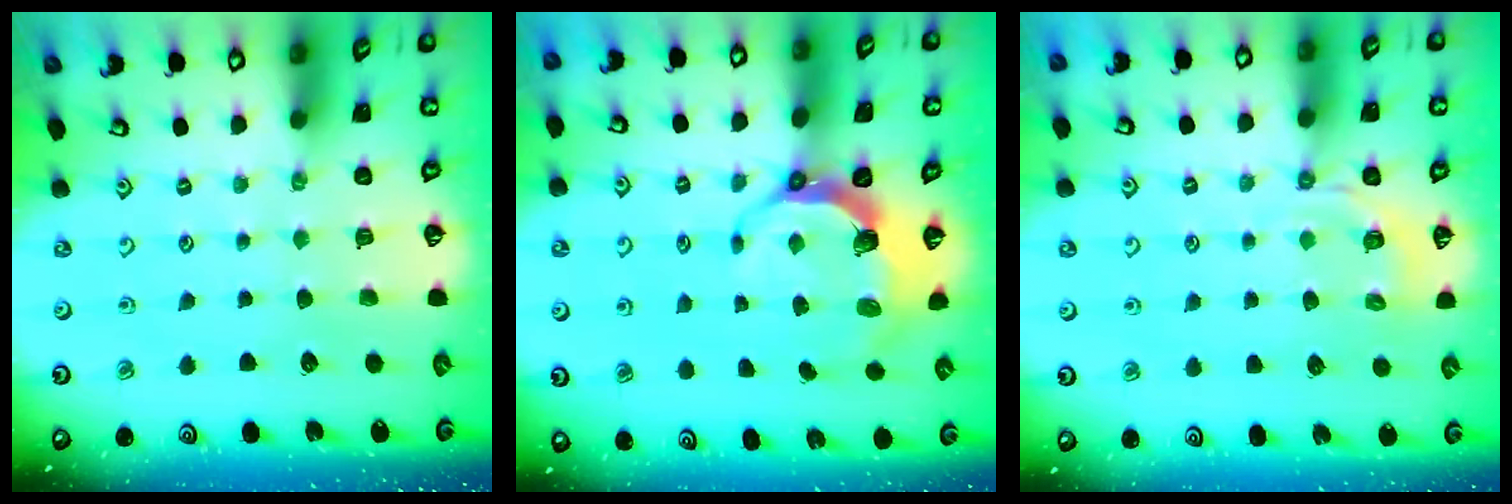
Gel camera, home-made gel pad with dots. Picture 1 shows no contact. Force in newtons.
{"total": 7.1, "press": 5.7, "slide": 4.2}
{"total": 3.7, "press": 3.1, "slide": 1.9}